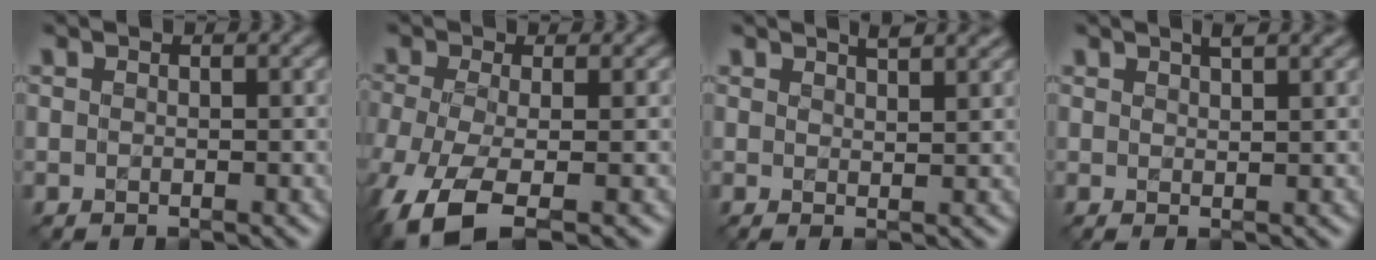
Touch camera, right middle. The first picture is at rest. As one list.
[{"total": 7.8, "force": [-4.1, 2.7, 6.1], "torque": [-0.137, -0.016, -0.083]}, {"total": 2.4, "force": [1.7, 0.6, 1.6], "torque": [-0.005, 0.008, 0.017]}, {"total": 2.2, "force": [1.5, 0.5, 1.5], "torque": [-0.010, 0.007, 0.016]}]